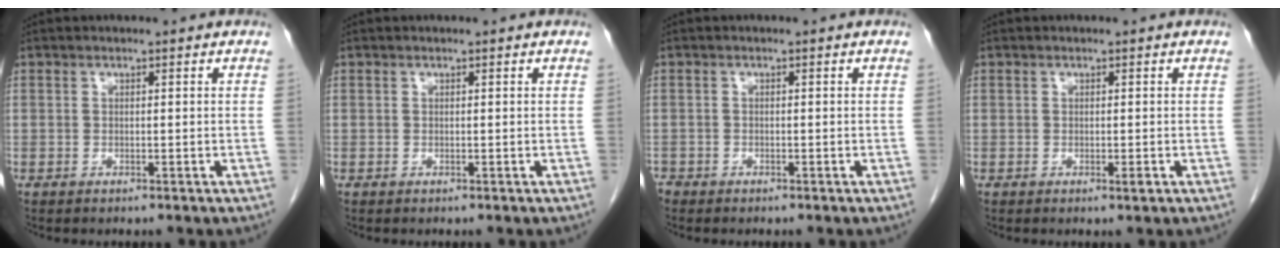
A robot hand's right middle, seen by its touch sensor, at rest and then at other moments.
{"total": 0.0}
{"total": 1.6, "force": [-1.3, 0.9, 0.2], "torque": [-0.012, -0.001, -0.025]}
{"total": 0.8, "force": [-0.3, 0.1, 0.7], "torque": [-0.010, -0.001, -0.004]}